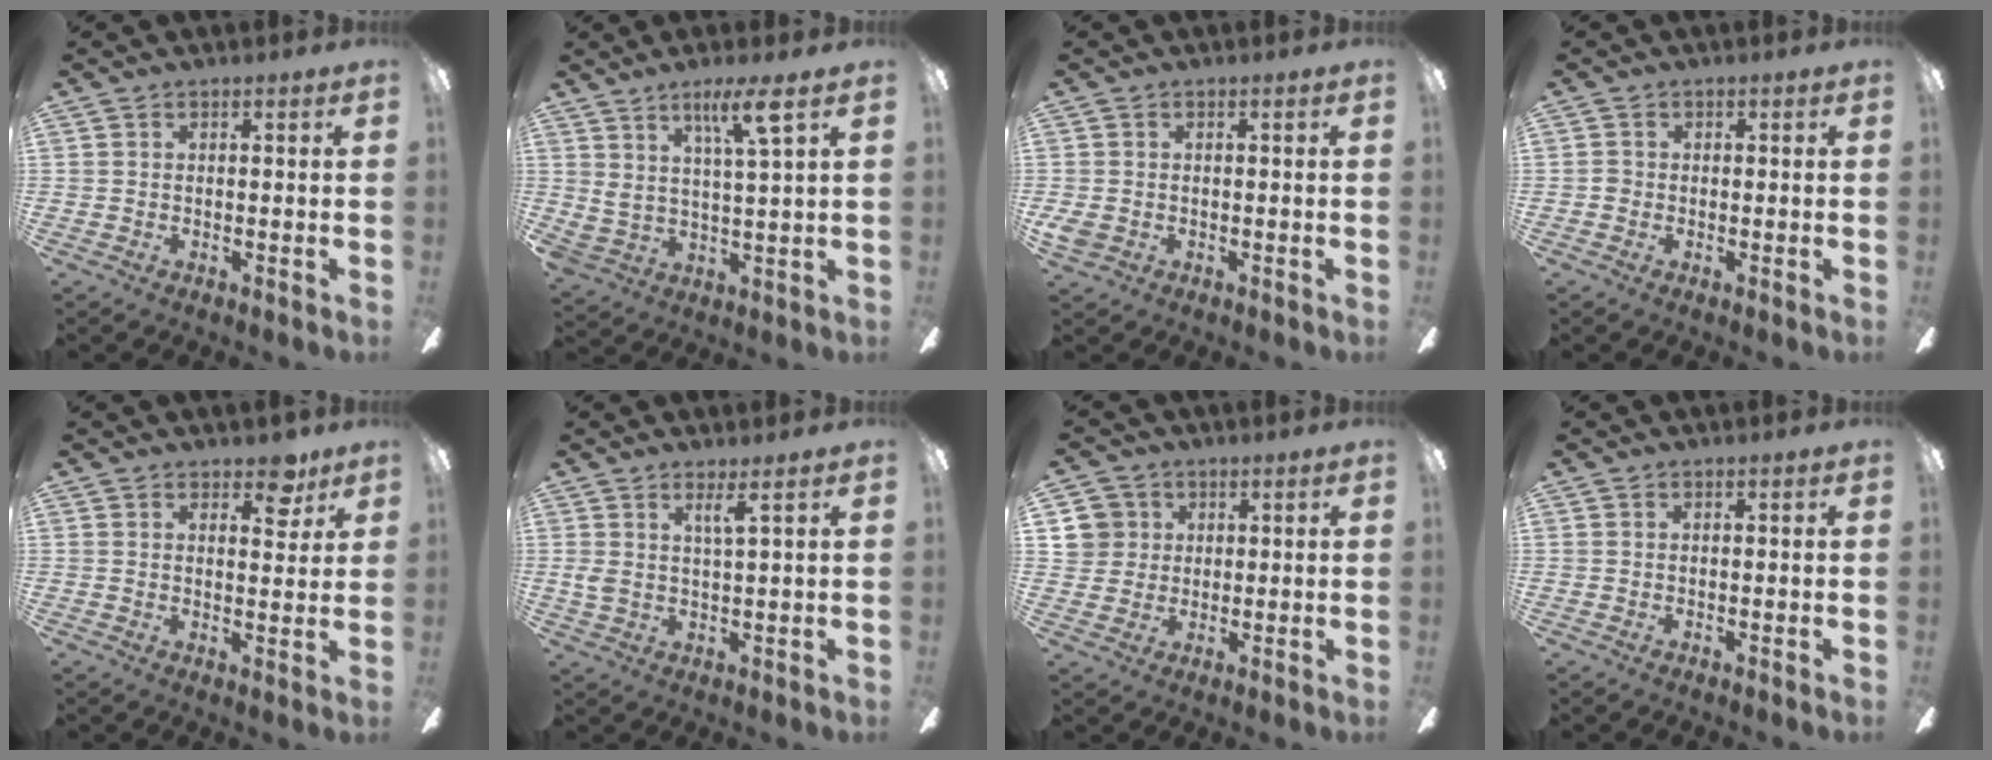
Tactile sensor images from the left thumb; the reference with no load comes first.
{"total": 9.1, "force": [6.1, 1.4, 6.6], "torque": [-0.126, -0.028, 0.104]}
{"total": 2.6, "force": [-1.0, 1.8, 1.5], "torque": [-0.037, -0.001, -0.020]}
{"total": 1.2, "force": [-0.5, 1.0, 0.4], "torque": [-0.005, 0.004, -0.012]}
{"total": 5.9, "force": [4.1, 3.1, 2.9], "torque": [-0.019, -0.017, 0.066]}
{"total": 4.3, "force": [2.5, 0.3, 3.5], "torque": [-0.072, -0.009, 0.042]}
{"total": 6.3, "force": [2.2, 5.9, 0.6], "torque": [-0.013, 0.002, 0.045]}
{"total": 0.0}